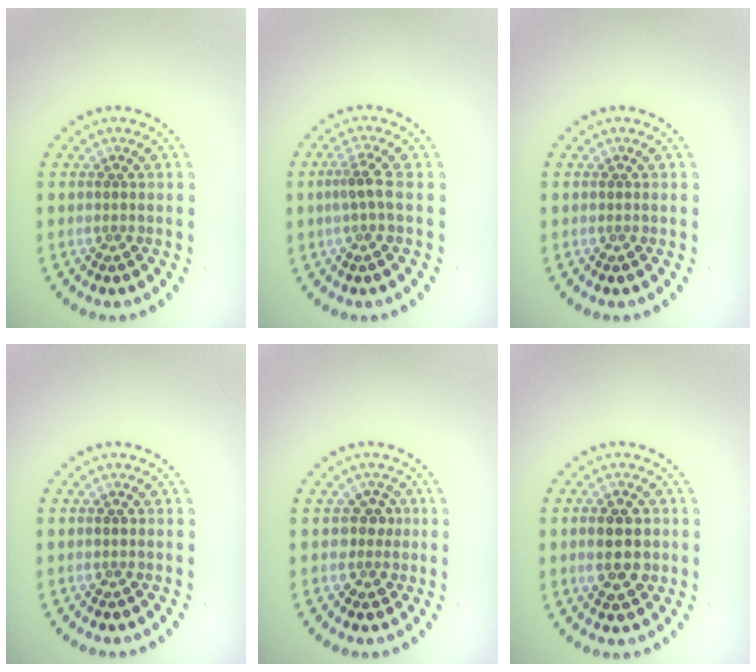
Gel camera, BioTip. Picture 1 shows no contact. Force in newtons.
{"total": 2.0, "press": 1.6, "slide": 1.3}
{"total": 0.0}
{"total": 0.6, "press": 0.6, "slide": 0.0}
{"total": 1.9, "press": 1.6, "slide": 1.1}
{"total": 4.5, "press": 4.5, "slide": 0.1}